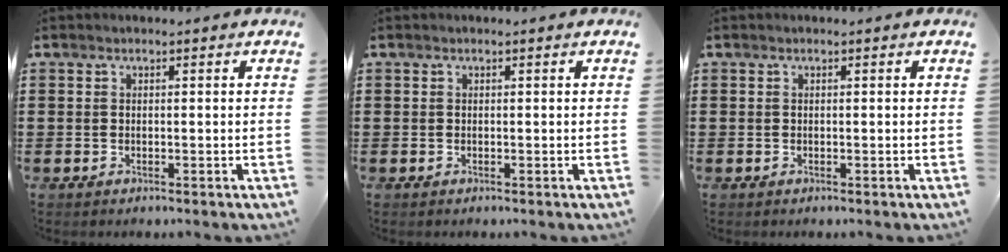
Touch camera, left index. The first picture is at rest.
{"total": 0.0}
{"total": 0.0}